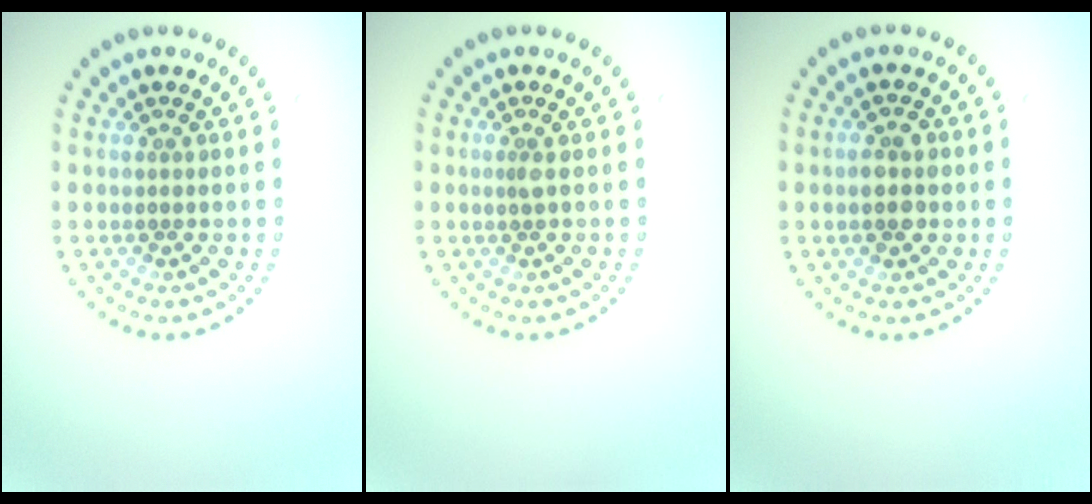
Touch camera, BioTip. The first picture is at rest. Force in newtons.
{"total": 0.8, "press": 0.5, "slide": 0.6}
{"total": 2.1, "press": 2.1, "slide": 0.2}